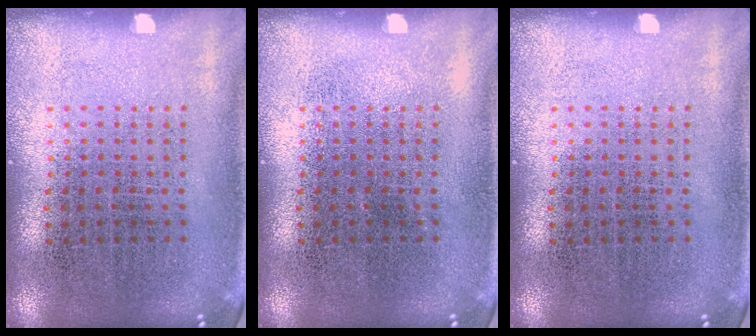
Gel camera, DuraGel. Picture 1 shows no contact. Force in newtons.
{"total": 0.0}
{"total": 0.0}